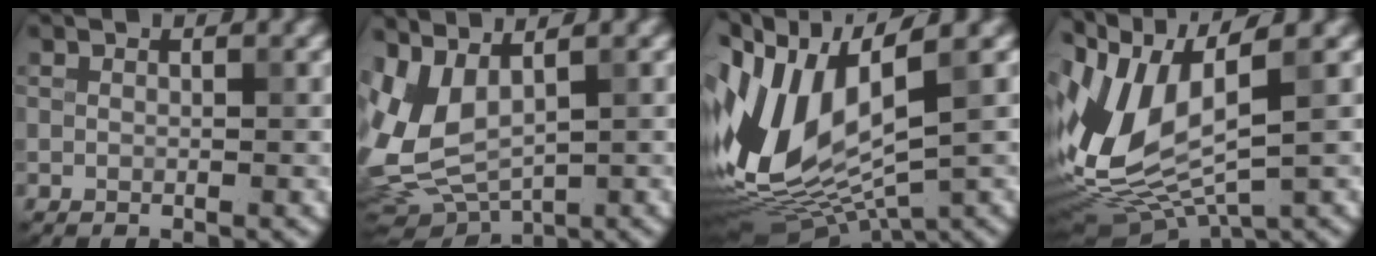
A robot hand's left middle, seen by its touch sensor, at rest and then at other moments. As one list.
[{"total": 6.4, "force": [1.0, 3.4, 5.3], "torque": [-0.128, -0.004, 0.026]}, {"total": 12.7, "force": [1.9, 6.3, 10.9], "torque": [-0.245, -0.005, 0.047]}, {"total": 11.3, "force": [0.9, 5.2, 10.0], "torque": [-0.231, -0.009, 0.028]}]